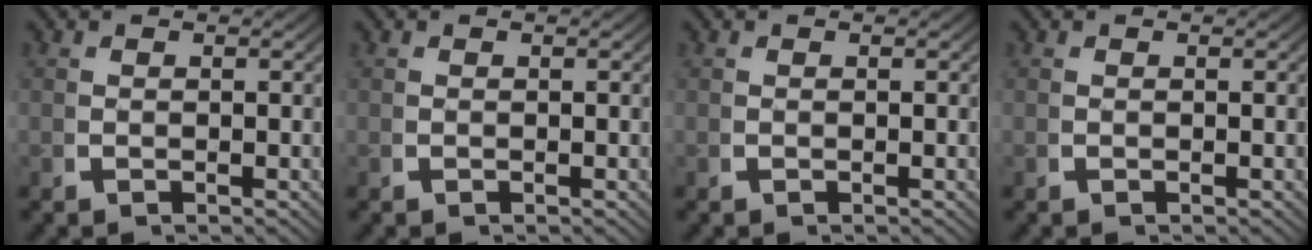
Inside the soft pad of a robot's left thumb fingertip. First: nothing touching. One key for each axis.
{"total": 0.0}
{"total": 0.0}
{"total": 0.0}